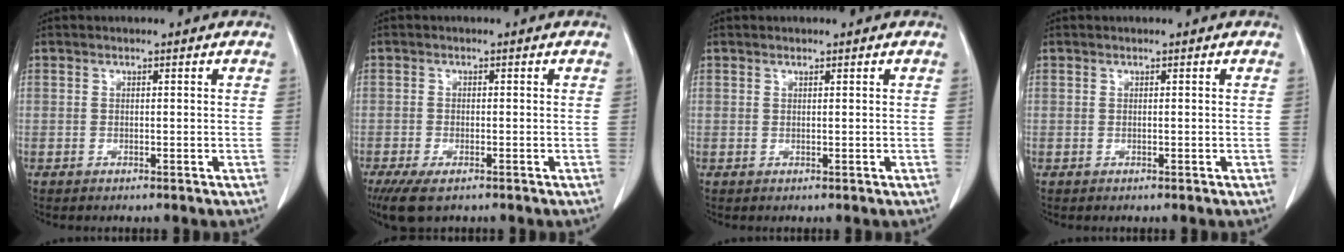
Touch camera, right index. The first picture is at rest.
{"total": 6.3, "force": [-4.0, 2.5, 4.2], "torque": [-0.079, -0.013, -0.066]}
{"total": 0.5, "force": [0.3, 0.3, 0.3], "torque": [-0.009, -0.001, 0.007]}
{"total": 0.0}